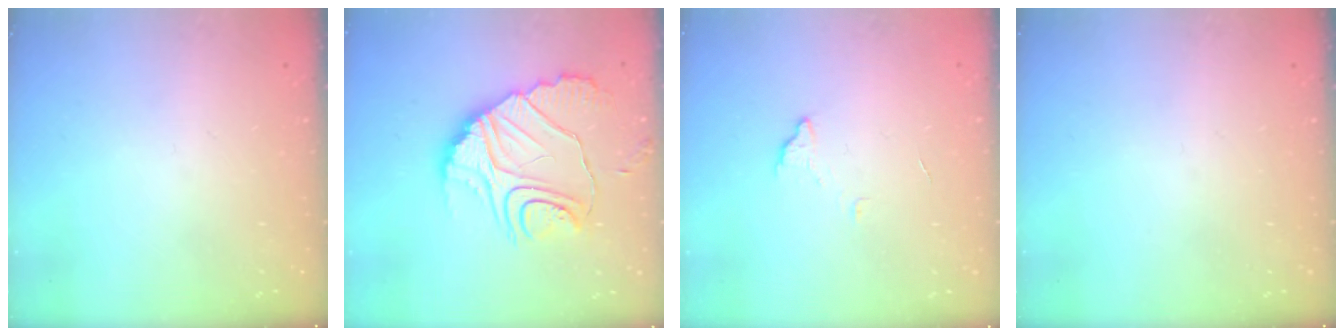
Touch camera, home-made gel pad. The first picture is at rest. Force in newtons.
{"total": 14.2, "press": 14.1, "slide": 0.8}
{"total": 3.5, "press": 3.5, "slide": 0.3}
{"total": 0.0}